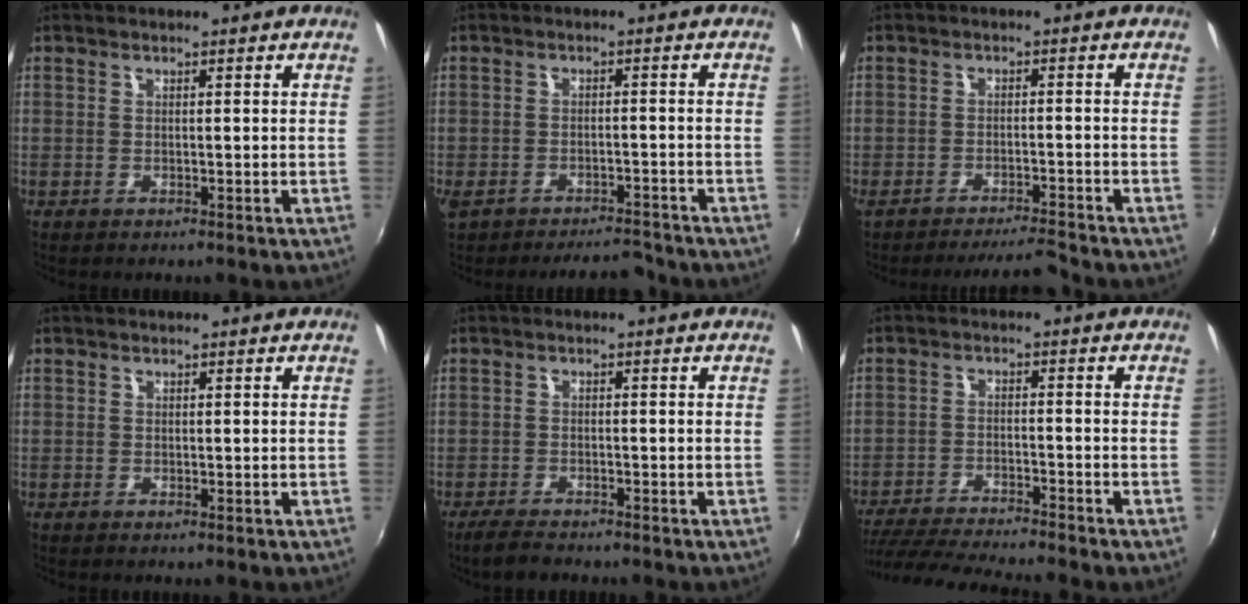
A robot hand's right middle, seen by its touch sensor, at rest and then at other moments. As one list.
[{"total": 8.2, "force": [-7.0, 2.9, 3.2], "torque": [-0.089, -0.011, -0.102]}, {"total": 5.9, "force": [-5.6, -0.1, 1.8], "torque": [-0.040, 0.004, -0.086]}, {"total": 0.0}, {"total": 3.6, "force": [-3.2, 0.8, 1.7], "torque": [-0.049, -0.011, -0.060]}, {"total": 13.1, "force": [-11.8, -0.1, 5.7], "torque": [-0.125, -0.018, -0.194]}]